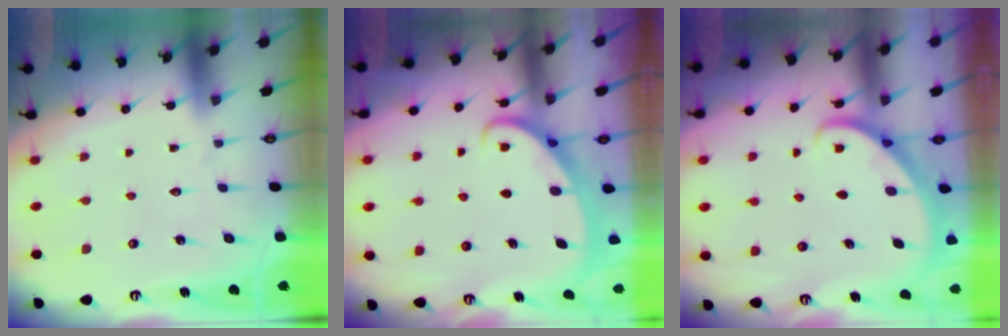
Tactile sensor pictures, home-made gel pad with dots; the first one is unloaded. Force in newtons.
{"total": 2.5, "press": 2.5, "slide": 0.4}
{"total": 2.7, "press": 2.7, "slide": 0.2}